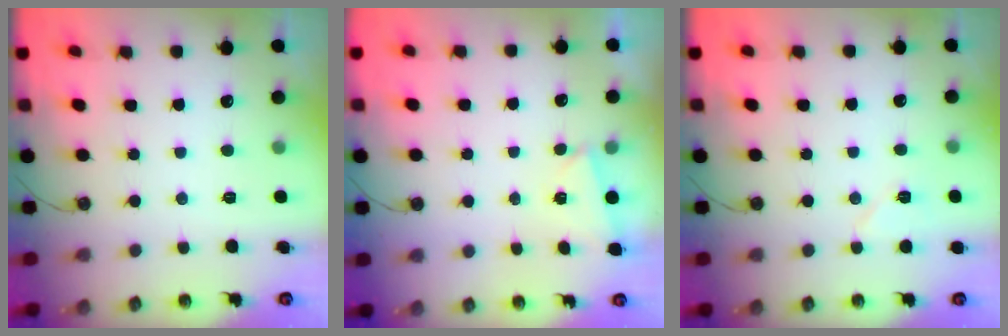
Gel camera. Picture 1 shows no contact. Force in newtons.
{"total": 1.6, "press": 0.8, "slide": 1.4}
{"total": 5.7, "press": 5.5, "slide": 1.3}